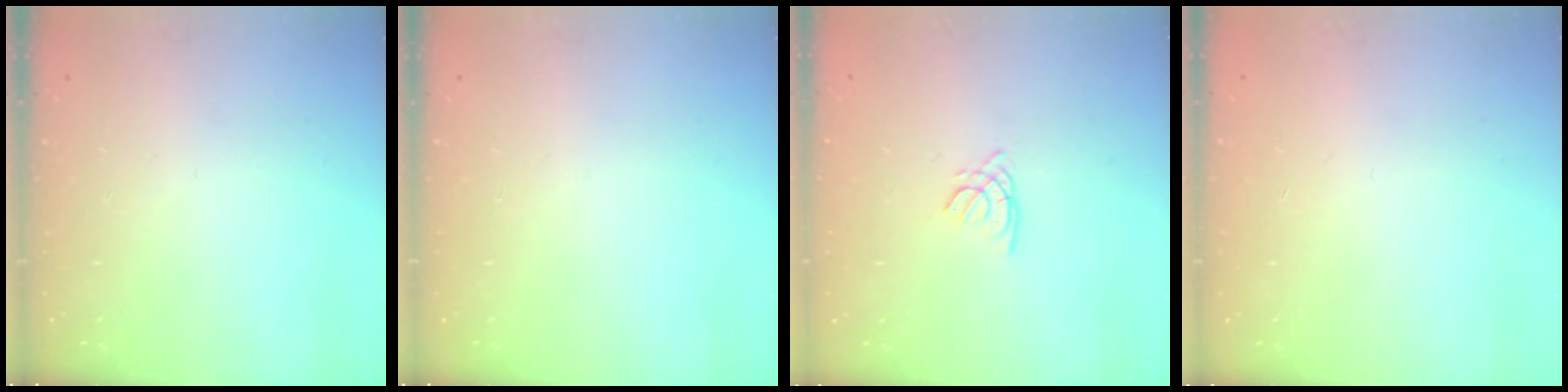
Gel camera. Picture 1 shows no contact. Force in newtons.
{"total": 0.0}
{"total": 1.7, "press": 1.7, "slide": 0.4}
{"total": 0.9, "press": 0.8, "slide": 0.2}